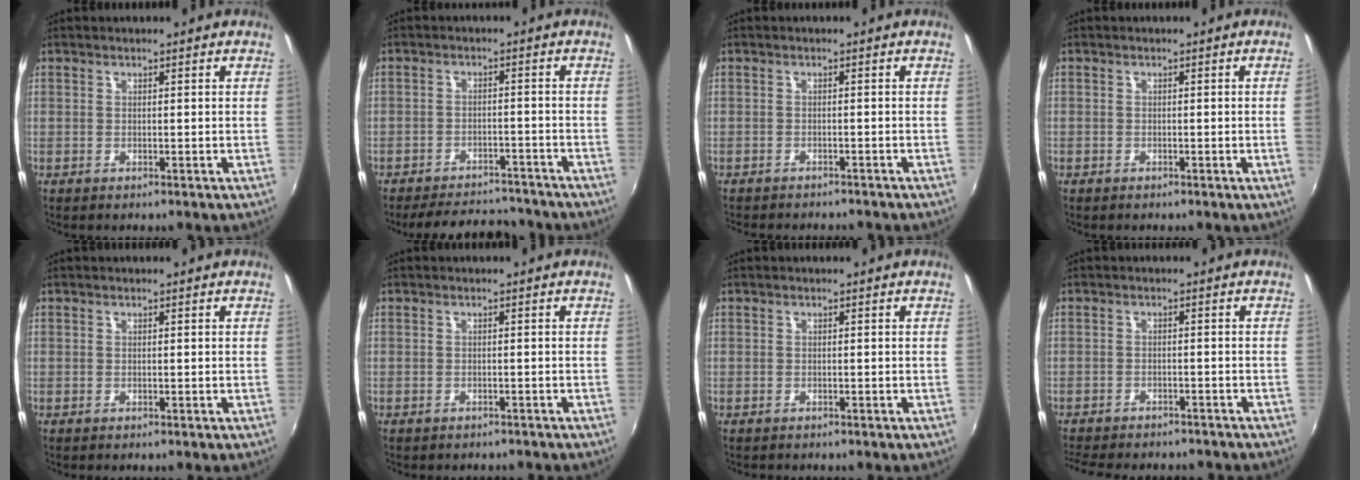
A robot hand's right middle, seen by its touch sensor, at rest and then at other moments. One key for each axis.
{"total": 11.8, "fx": -10.4, "fy": 3.9, "fz": 3.8, "tx": -0.094, "ty": 0.016, "tz": -0.137}
{"total": 5.2, "fx": -4.8, "fy": 1.1, "fz": 1.7, "tx": -0.046, "ty": -0.012, "tz": -0.069}
{"total": 0.7, "fx": -0.2, "fy": -0.4, "fz": 0.6, "tx": -0.008, "ty": -0.001, "tz": -0.004}
{"total": 0.0}
{"total": 2.5, "fx": -2.3, "fy": 0.8, "fz": 0.7, "tx": -0.017, "ty": -0.011, "tz": -0.027}
{"total": 0.6, "fx": -0.5, "fy": 0.3, "fz": -0.1, "tx": -0.001, "ty": 0.001, "tz": -0.009}
{"total": 11.5, "fx": -10.1, "fy": 3.0, "fz": 4.6, "tx": -0.107, "ty": -0.020, "tz": -0.146}